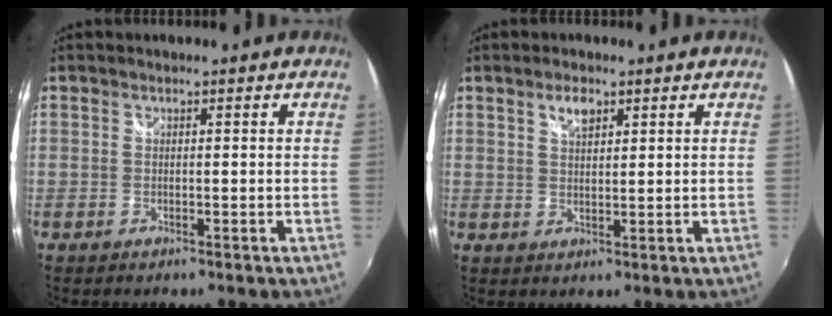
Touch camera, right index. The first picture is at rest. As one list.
[{"total": 3.2, "force": [2.0, 1.4, 2.1], "torque": [-0.034, 0.003, 0.035]}]